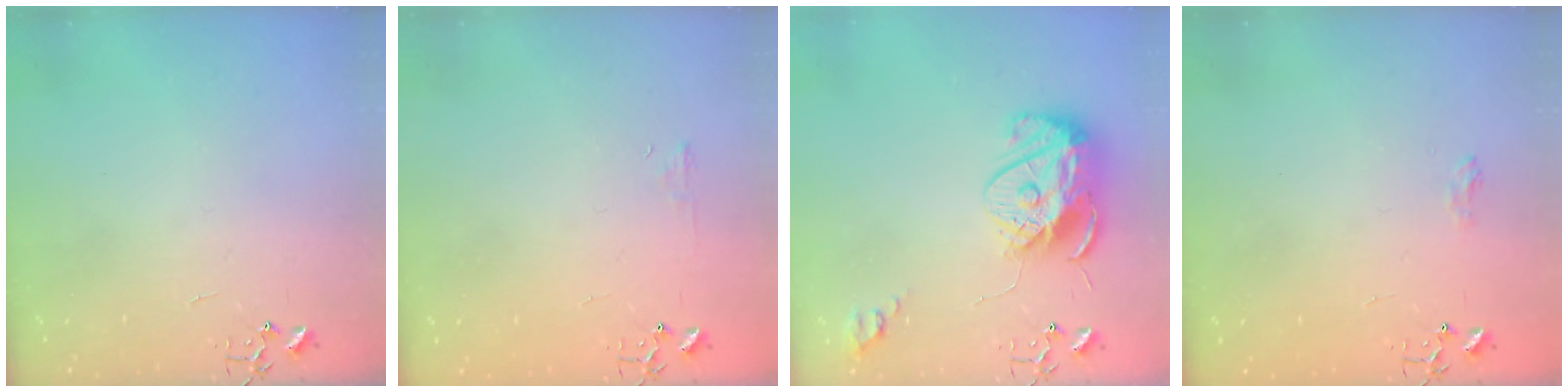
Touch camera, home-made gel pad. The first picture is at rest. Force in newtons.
{"total": 4.8, "press": 4.7, "slide": 0.7}
{"total": 13.9, "press": 13.8, "slide": 1.3}
{"total": 6.3, "press": 6.3, "slide": 0.8}